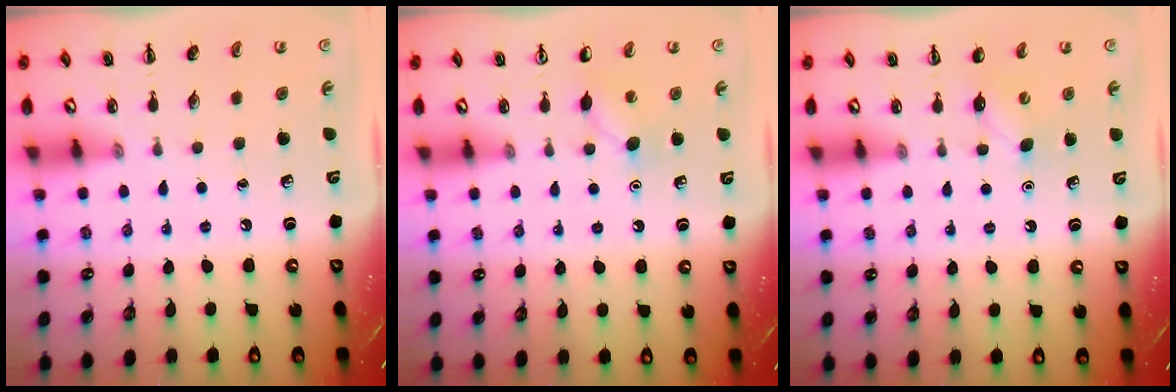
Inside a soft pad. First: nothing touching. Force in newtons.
{"total": 5.9, "press": 5.6, "slide": 1.7}
{"total": 3.0, "press": 2.9, "slide": 0.7}